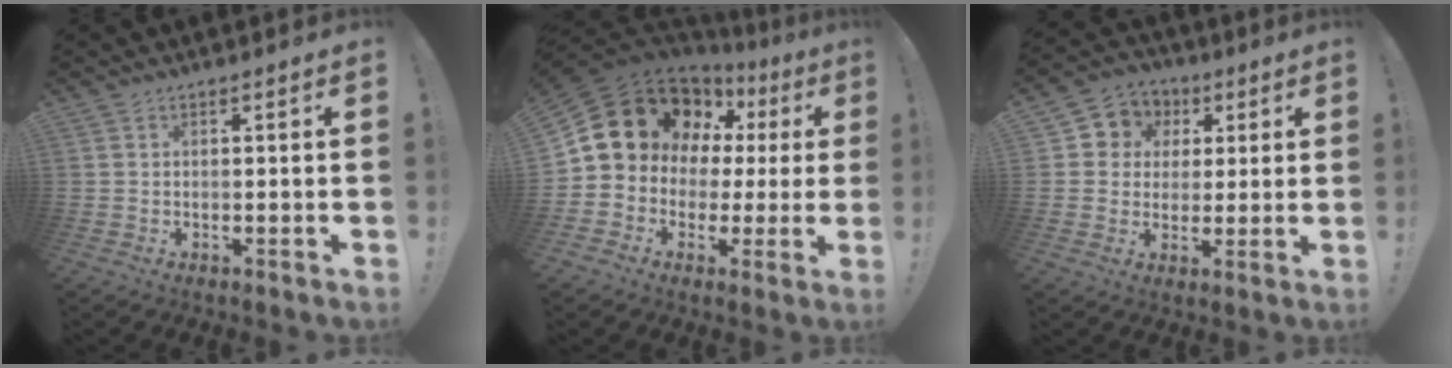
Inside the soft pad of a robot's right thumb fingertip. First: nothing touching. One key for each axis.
{"total": 14.7, "fx": 7.7, "fy": 11.2, "fz": 5.6, "tx": -0.084, "ty": -0.055, "tz": 0.168}
{"total": 7.7, "fx": 1.0, "fy": 7.4, "fz": 1.9, "tx": -0.020, "ty": -0.002, "tz": 0.024}